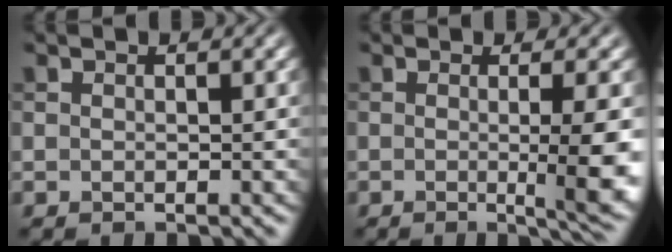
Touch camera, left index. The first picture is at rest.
{"total": 6.7, "force": [-0.7, 1.3, 6.5], "torque": [-0.091, -0.013, -0.005]}